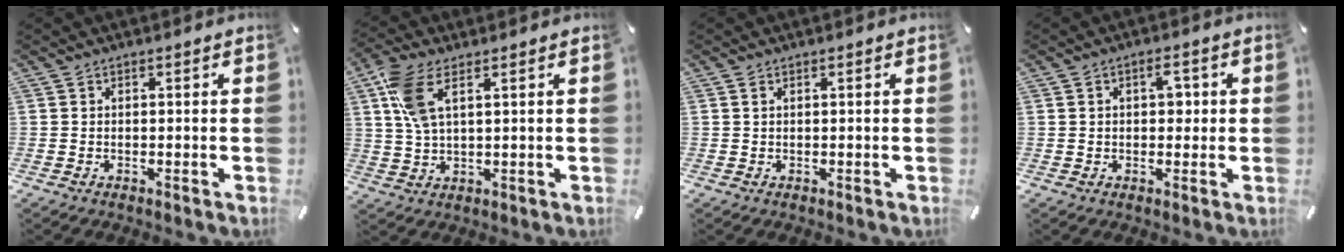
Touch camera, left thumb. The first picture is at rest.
{"total": 8.0, "force": [3.3, 3.5, 6.4], "torque": [-0.146, -0.001, 0.060]}
{"total": 0.5, "force": [0.2, 0.3, 0.4], "torque": [-0.009, 0.002, 0.002]}
{"total": 4.1, "force": [0.6, 2.5, 3.2], "torque": [-0.042, 0.001, 0.002]}